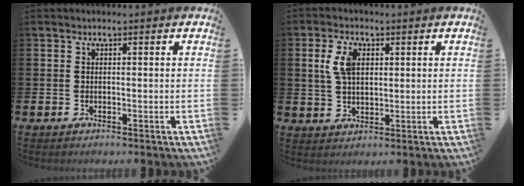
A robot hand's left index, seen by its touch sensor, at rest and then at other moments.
{"total": 4.7, "force": [1.9, 2.8, 3.2], "torque": [-0.056, 0.005, 0.028]}